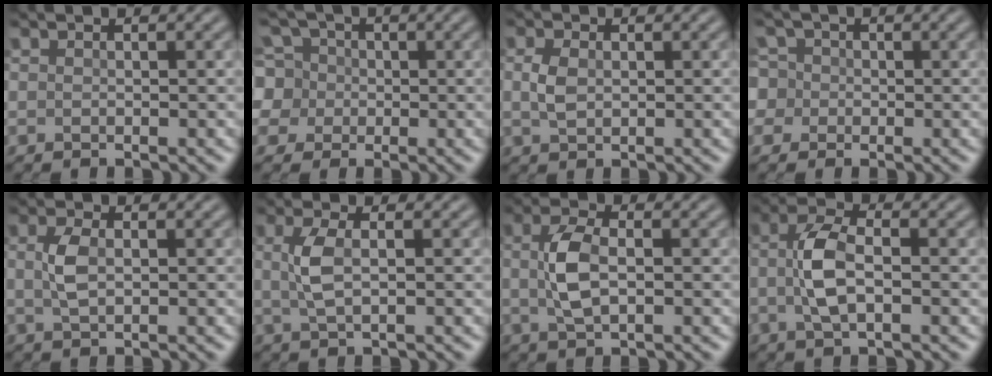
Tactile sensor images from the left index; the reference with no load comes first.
{"total": 7.6, "force": [0.7, 7.3, 2.3], "torque": [-0.080, 0.028, 0.001]}
{"total": 1.9, "force": [0.0, 1.3, 1.4], "torque": [-0.034, 0.002, -0.002]}
{"total": 6.7, "force": [1.1, 6.1, 2.4], "torque": [-0.049, 0.043, -0.018]}
{"total": 2.4, "force": [0.1, 1.2, 2.1], "torque": [-0.049, 0.003, 0.001]}
{"total": 2.8, "force": [0.2, 0.9, 2.7], "torque": [-0.063, 0.005, 0.003]}
{"total": 4.1, "force": [-0.1, 2.0, 3.6], "torque": [-0.078, 0.005, -0.001]}
{"total": 4.5, "force": [-0.4, 2.0, 4.0], "torque": [-0.085, 0.003, -0.008]}